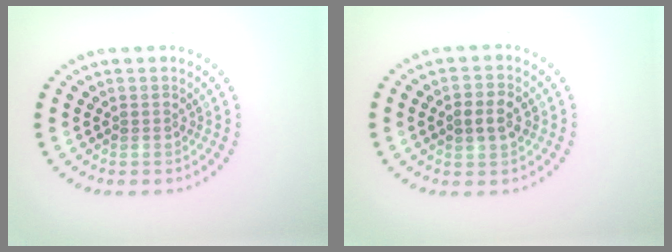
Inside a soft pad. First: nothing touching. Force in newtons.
{"total": 2.7, "press": 2.7, "slide": 0.1}